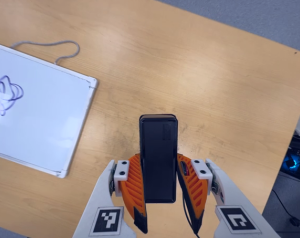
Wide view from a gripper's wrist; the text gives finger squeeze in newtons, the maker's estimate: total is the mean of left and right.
{"total": 3.9, "left": 2.6, "right": 5.2}